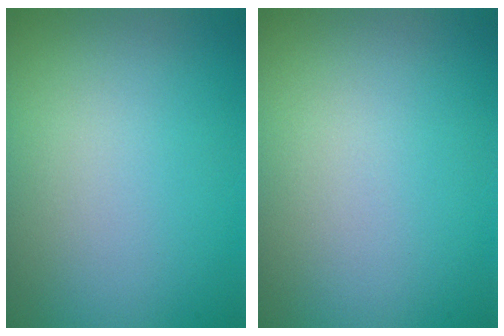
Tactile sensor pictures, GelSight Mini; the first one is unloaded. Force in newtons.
{"total": 0.0}